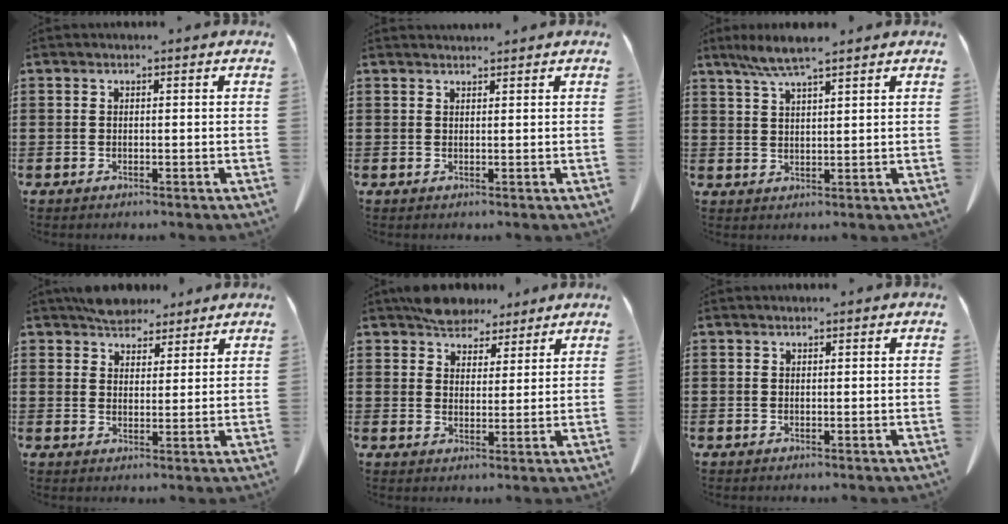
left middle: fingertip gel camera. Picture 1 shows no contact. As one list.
[{"total": 1.1, "force": [1.1, 0.0, 0.1], "torque": [-0.004, -0.001, 0.021]}, {"total": 5.3, "force": [3.9, 0.3, 3.5], "torque": [-0.077, -0.001, 0.070]}, {"total": 4.8, "force": [4.4, 2.0, 0.8], "torque": [-0.029, -0.003, 0.085]}, {"total": 5.5, "force": [5.0, 2.3, 0.6], "torque": [-0.031, -0.008, 0.097]}, {"total": 0.0}]